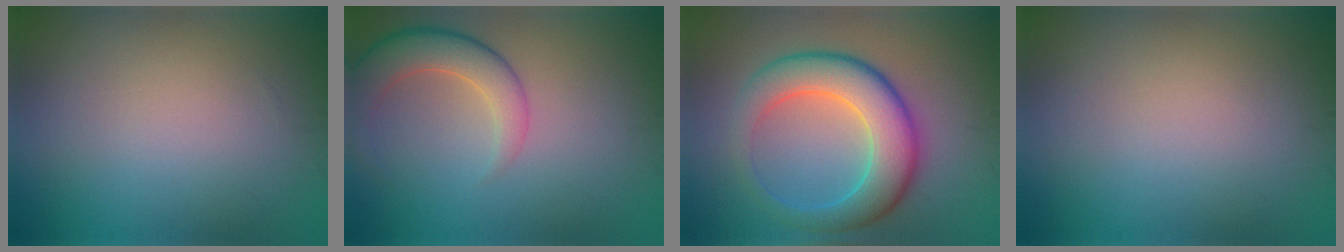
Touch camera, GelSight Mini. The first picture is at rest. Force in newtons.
{"total": 4.6, "press": 4.5, "slide": 0.4}
{"total": 7.5, "press": 7.5, "slide": 0.3}
{"total": 0.0}